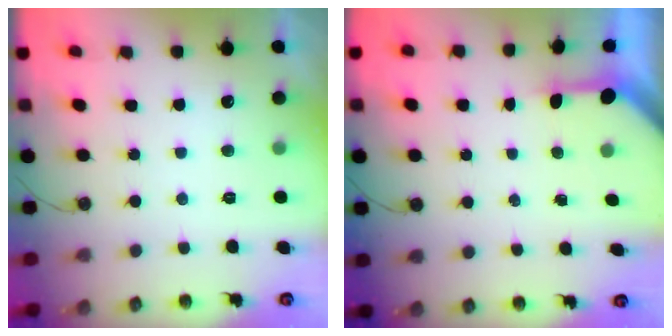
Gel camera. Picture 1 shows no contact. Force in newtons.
{"total": 3.0, "press": 3.0, "slide": 0.2}